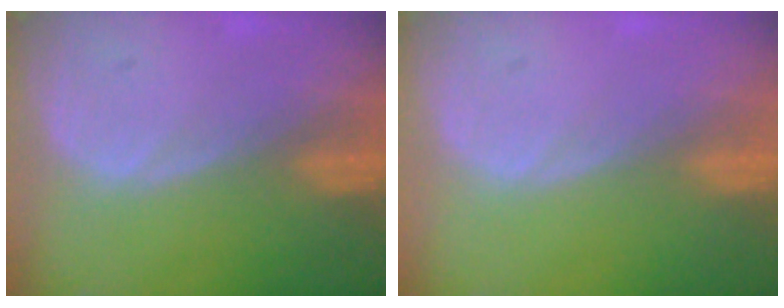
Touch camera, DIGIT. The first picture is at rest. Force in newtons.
{"total": 0.0}